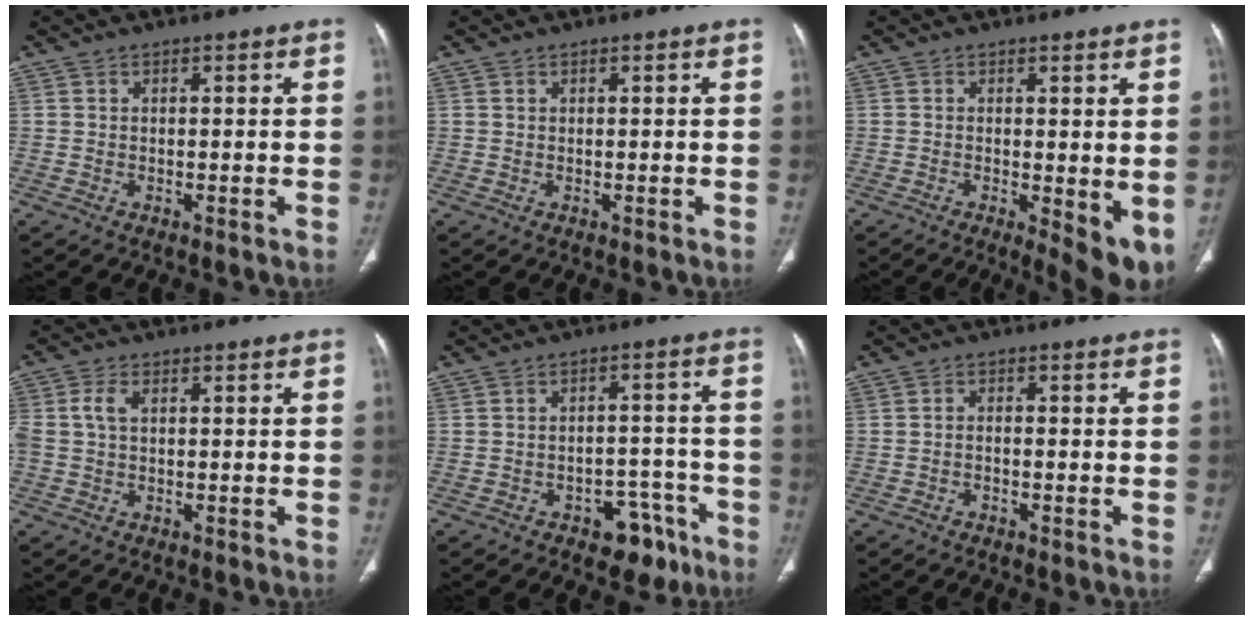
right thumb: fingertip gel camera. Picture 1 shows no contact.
{"total": 0.0}
{"total": 7.1, "force": [-0.6, 2.6, 6.6], "torque": [-0.086, -0.019, -0.005]}
{"total": 4.0, "force": [0.6, 2.4, 3.1], "torque": [-0.094, 0.014, 0.010]}
{"total": 7.8, "force": [-4.9, 4.9, 3.6], "torque": [-0.016, 0.049, -0.062]}
{"total": 1.1, "force": [-0.7, 0.6, 0.7], "torque": [-0.011, 0.009, -0.013]}